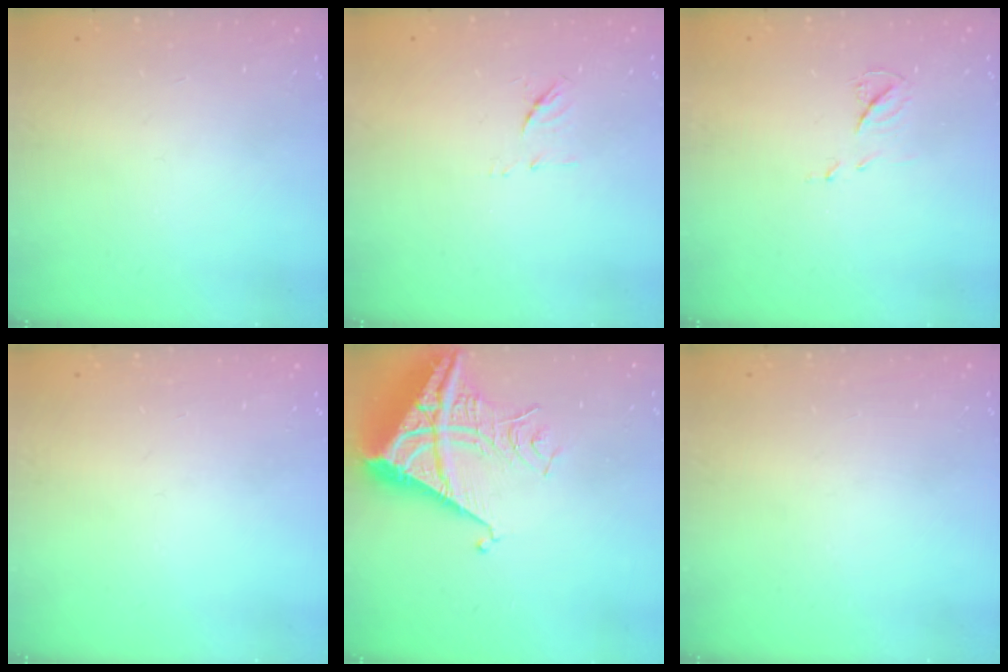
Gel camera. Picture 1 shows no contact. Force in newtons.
{"total": 6.8, "press": 6.6, "slide": 1.2}
{"total": 5.8, "press": 5.8, "slide": 0.5}
{"total": 0.0}
{"total": 7.8, "press": 7.8, "slide": 0.7}
{"total": 0.0}